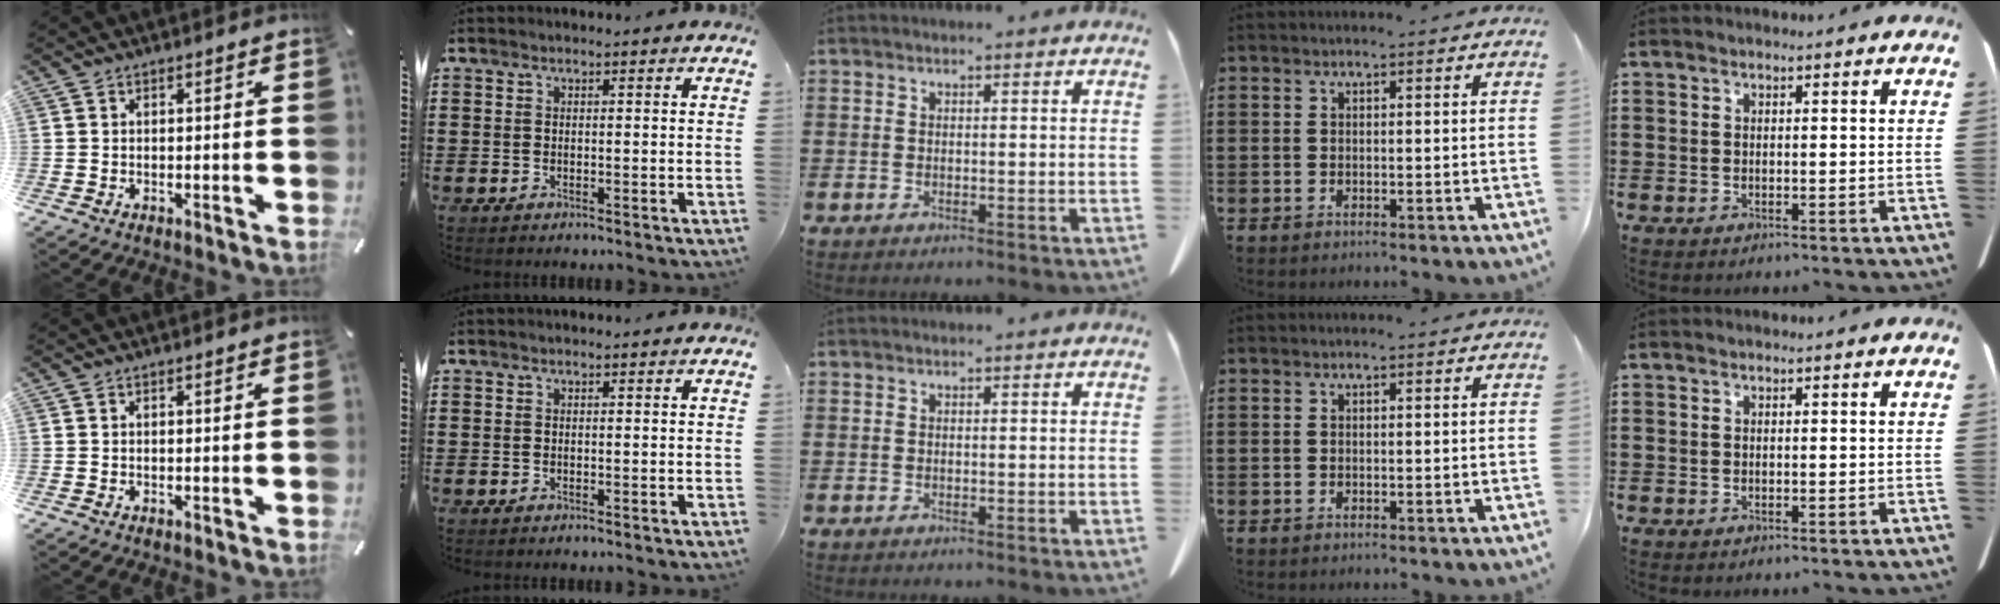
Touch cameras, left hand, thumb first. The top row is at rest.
{}